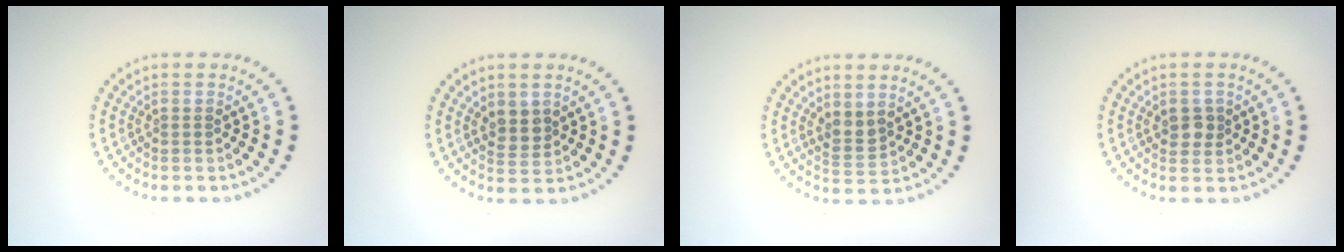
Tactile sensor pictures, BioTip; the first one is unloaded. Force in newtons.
{"total": 2.0, "press": 1.8, "slide": 0.8}
{"total": 1.8, "press": 1.5, "slide": 1.0}
{"total": 1.8, "press": 1.8, "slide": 0.4}